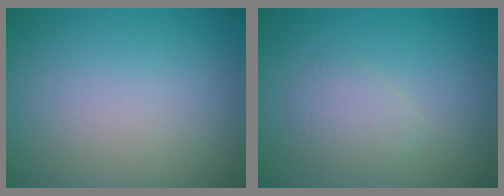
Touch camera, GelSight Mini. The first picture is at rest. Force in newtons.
{"total": 1.8, "press": 1.8, "slide": 0.1}